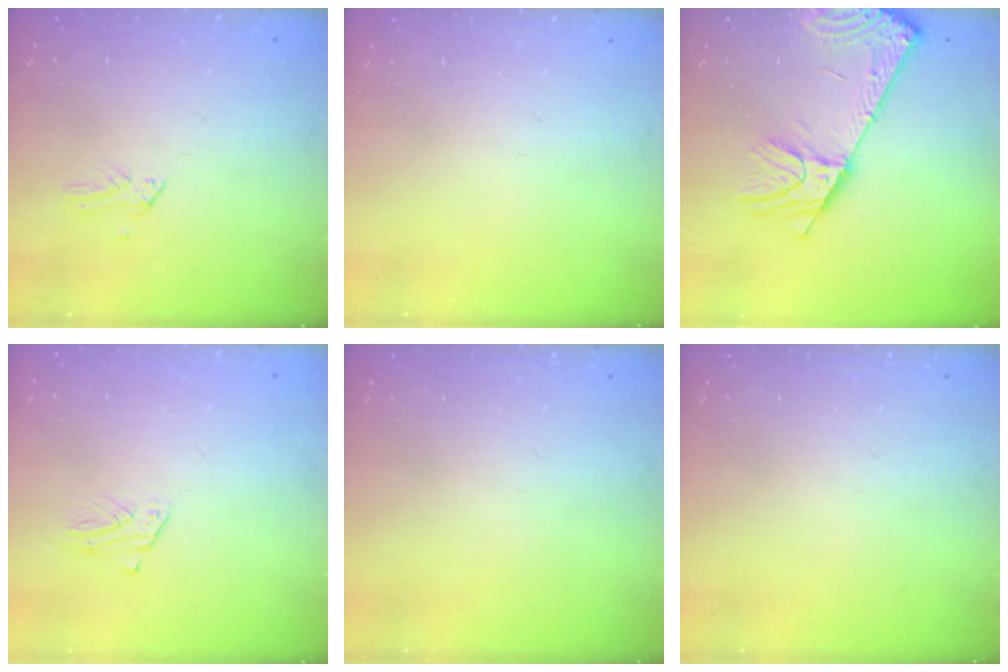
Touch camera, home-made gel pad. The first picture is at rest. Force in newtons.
{"total": 0.0}
{"total": 12.2, "press": 11.9, "slide": 2.3}
{"total": 1.9, "press": 1.9, "slide": 0.1}
{"total": 0.0}
{"total": 0.0}